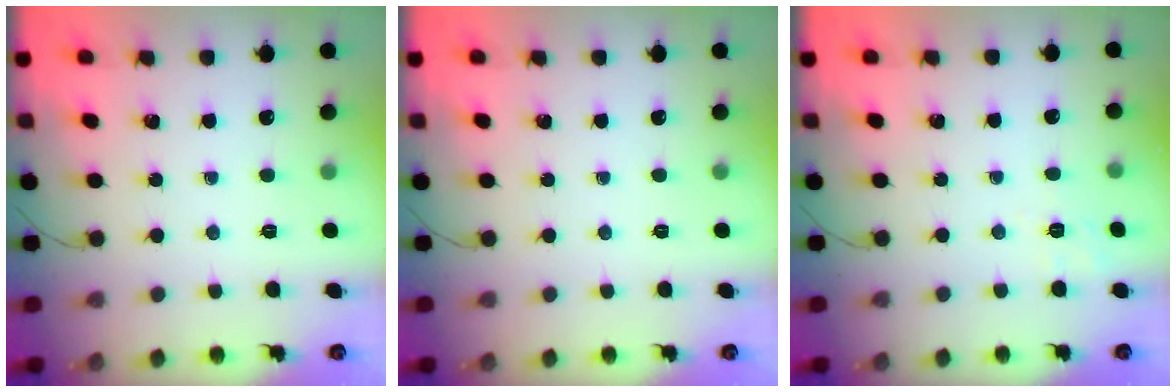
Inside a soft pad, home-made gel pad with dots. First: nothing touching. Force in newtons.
{"total": 0.0}
{"total": 1.9, "press": 0.2, "slide": 1.9}